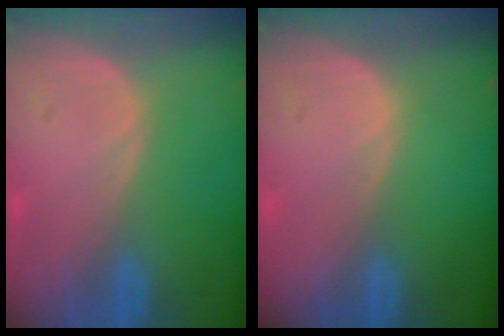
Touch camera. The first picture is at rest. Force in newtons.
{"total": 0.0}